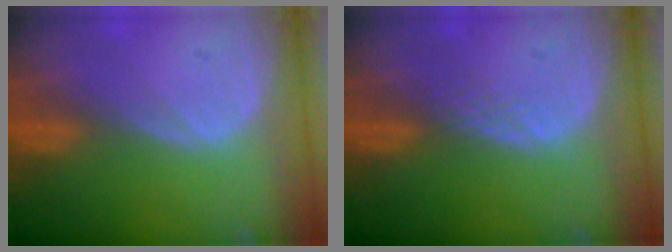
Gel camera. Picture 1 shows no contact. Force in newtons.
{"total": 1.3, "press": 1.2, "slide": 0.1}